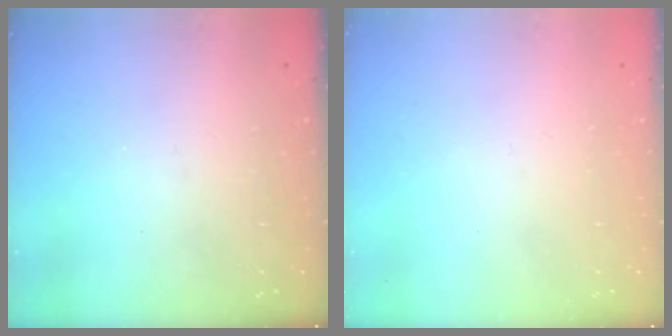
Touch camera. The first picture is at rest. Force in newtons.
{"total": 0.0}